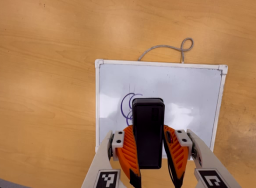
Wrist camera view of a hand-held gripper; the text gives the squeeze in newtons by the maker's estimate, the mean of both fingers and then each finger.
{"total": 7.3, "left": 5.6, "right": 9.1}